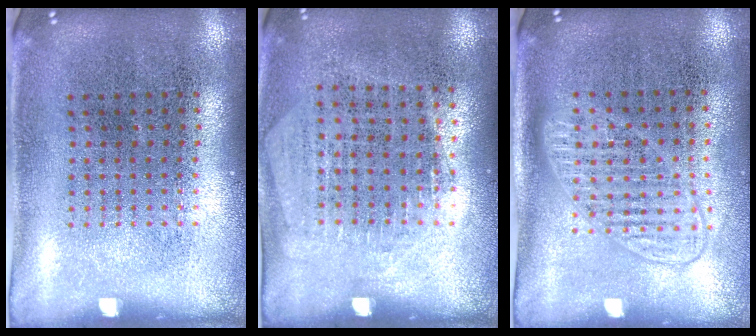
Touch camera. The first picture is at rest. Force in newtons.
{"total": 1.3, "press": 1.2, "slide": 0.6}
{"total": 1.5, "press": 1.3, "slide": 0.7}